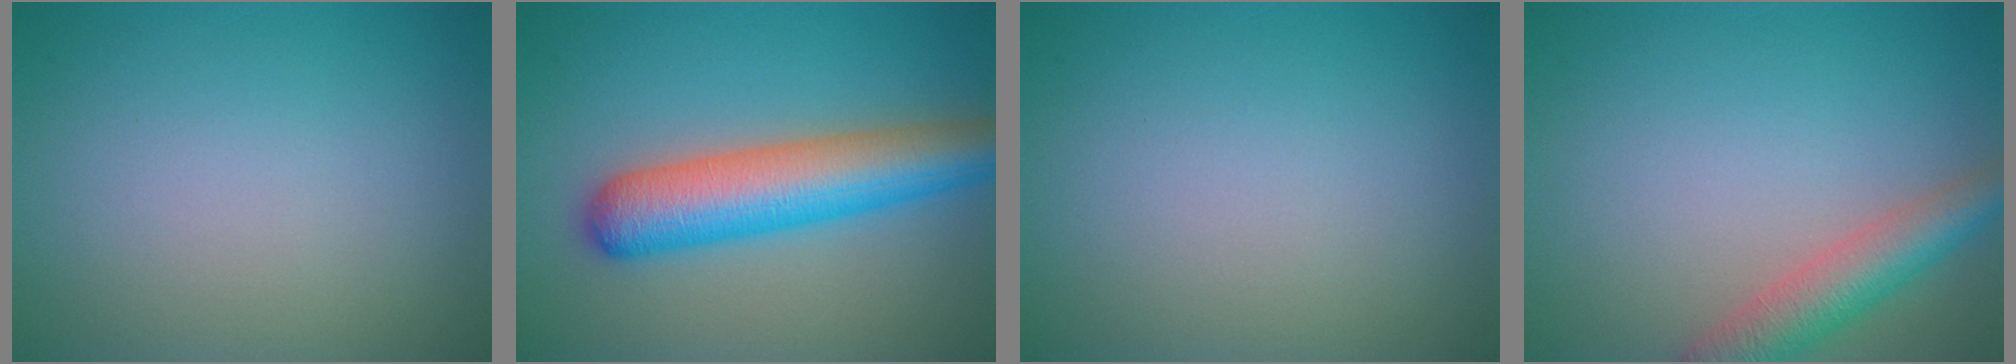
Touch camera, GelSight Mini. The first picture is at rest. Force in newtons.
{"total": 7.6, "press": 7.6, "slide": 0.3}
{"total": 0.0}
{"total": 4.3, "press": 4.3, "slide": 0.4}